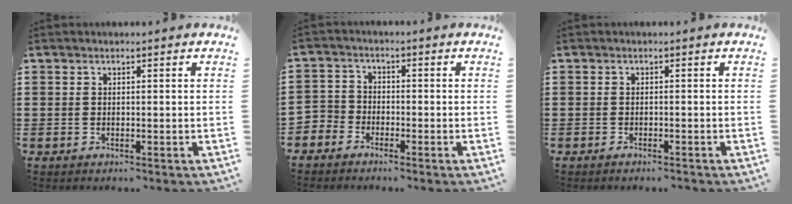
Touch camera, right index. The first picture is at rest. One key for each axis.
{"total": 2.9, "fx": -2.5, "fy": 1.6, "fz": -0.2, "tx": -0.017, "ty": 0.001, "tz": -0.059}
{"total": 0.7, "fx": -0.6, "fy": 0.1, "fz": 0.3, "tx": -0.008, "ty": -0.004, "tz": -0.012}